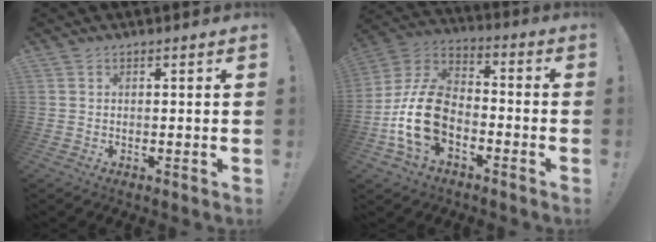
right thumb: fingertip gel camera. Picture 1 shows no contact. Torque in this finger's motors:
{"motor_torque": [0.55, 0.48, 1.92, -0.85, 0.14]}